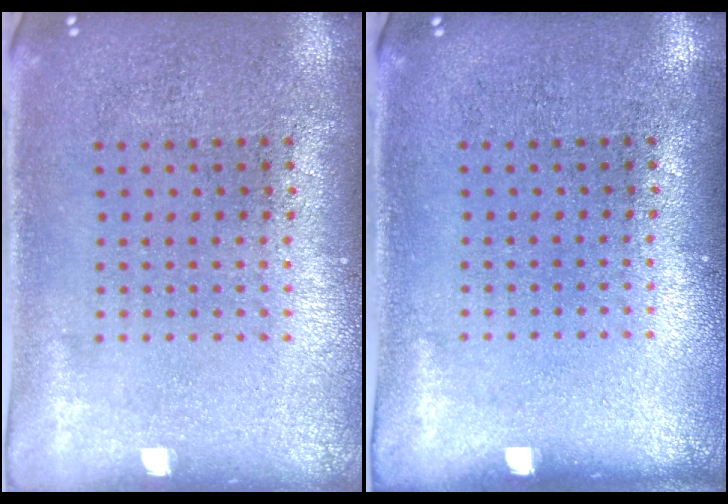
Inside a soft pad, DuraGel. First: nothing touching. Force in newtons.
{"total": 0.0}